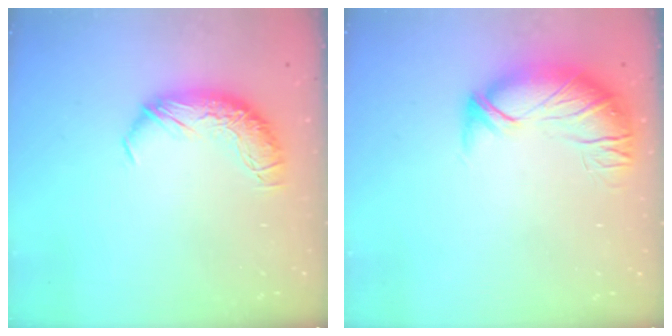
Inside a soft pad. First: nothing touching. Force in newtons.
{"total": 2.7, "press": 1.2, "slide": 2.4}